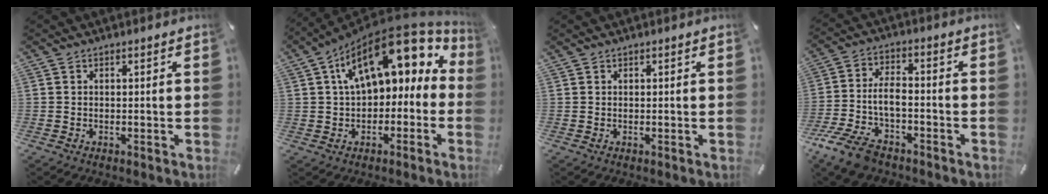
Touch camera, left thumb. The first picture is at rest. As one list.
[{"total": 16.3, "force": [7.3, 8.8, 11.6], "torque": [-0.185, -0.043, 0.125]}, {"total": 0.0}, {"total": 9.8, "force": [-4.9, 5.5, 6.5], "torque": [-0.137, 0.017, -0.092]}]